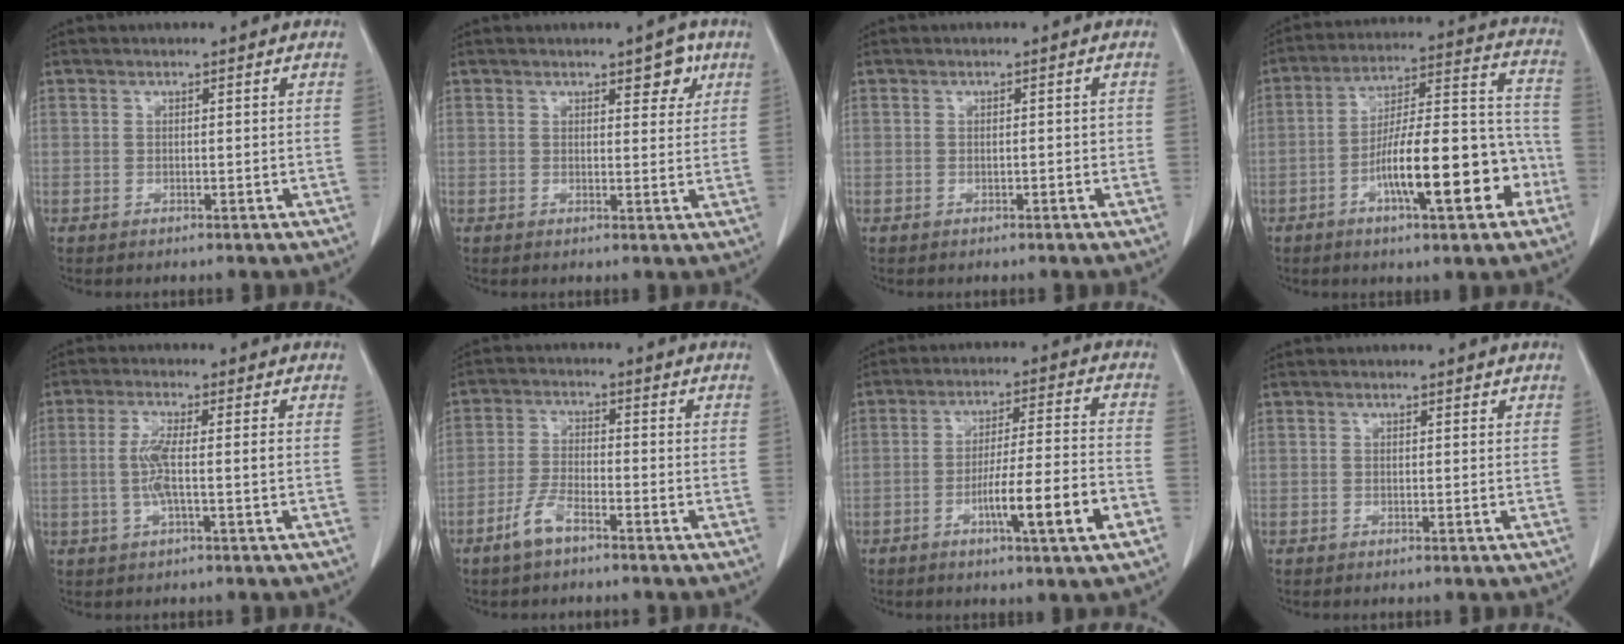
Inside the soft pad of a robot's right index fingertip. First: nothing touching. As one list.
[{"total": 3.6, "force": [2.0, 1.5, 2.6], "torque": [-0.026, -0.001, 0.025]}, {"total": 0.8, "force": [-0.2, 0.3, 0.7], "torque": [-0.010, 0.001, -0.003]}, {"total": 16.9, "force": [-6.5, 3.5, 15.2], "torque": [-0.241, 0.022, -0.099]}, {"total": 4.6, "force": [-0.4, 0.2, 4.6], "torque": [-0.097, 0.000, -0.009]}, {"total": 4.6, "force": [-3.2, 1.1, 3.1], "torque": [-0.072, -0.002, -0.065]}, {"total": 11.3, "force": [-4.6, -0.1, 10.3], "torque": [-0.166, -0.002, -0.073]}, {"total": 0.6, "force": [0.5, 0.3, 0.1], "torque": [-0.001, 0.003, 0.004]}]